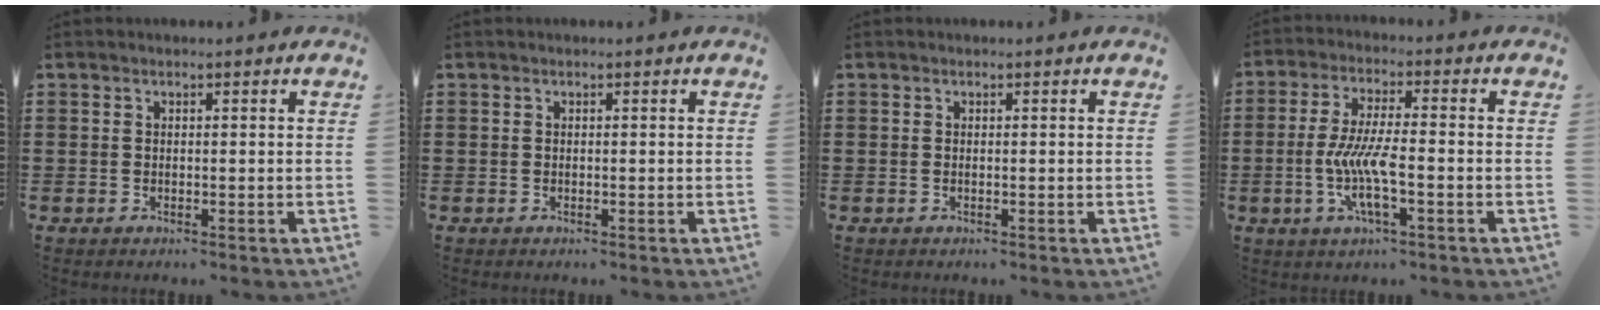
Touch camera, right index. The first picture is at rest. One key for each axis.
{"total": 0.0}
{"total": 0.0}
{"total": 7.5, "fx": -2.1, "fy": 1.6, "fz": 7.0, "tx": -0.154, "ty": -0.011, "tz": -0.047}